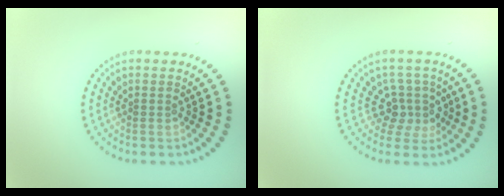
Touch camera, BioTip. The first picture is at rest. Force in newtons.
{"total": 3.0, "press": 2.3, "slide": 1.9}